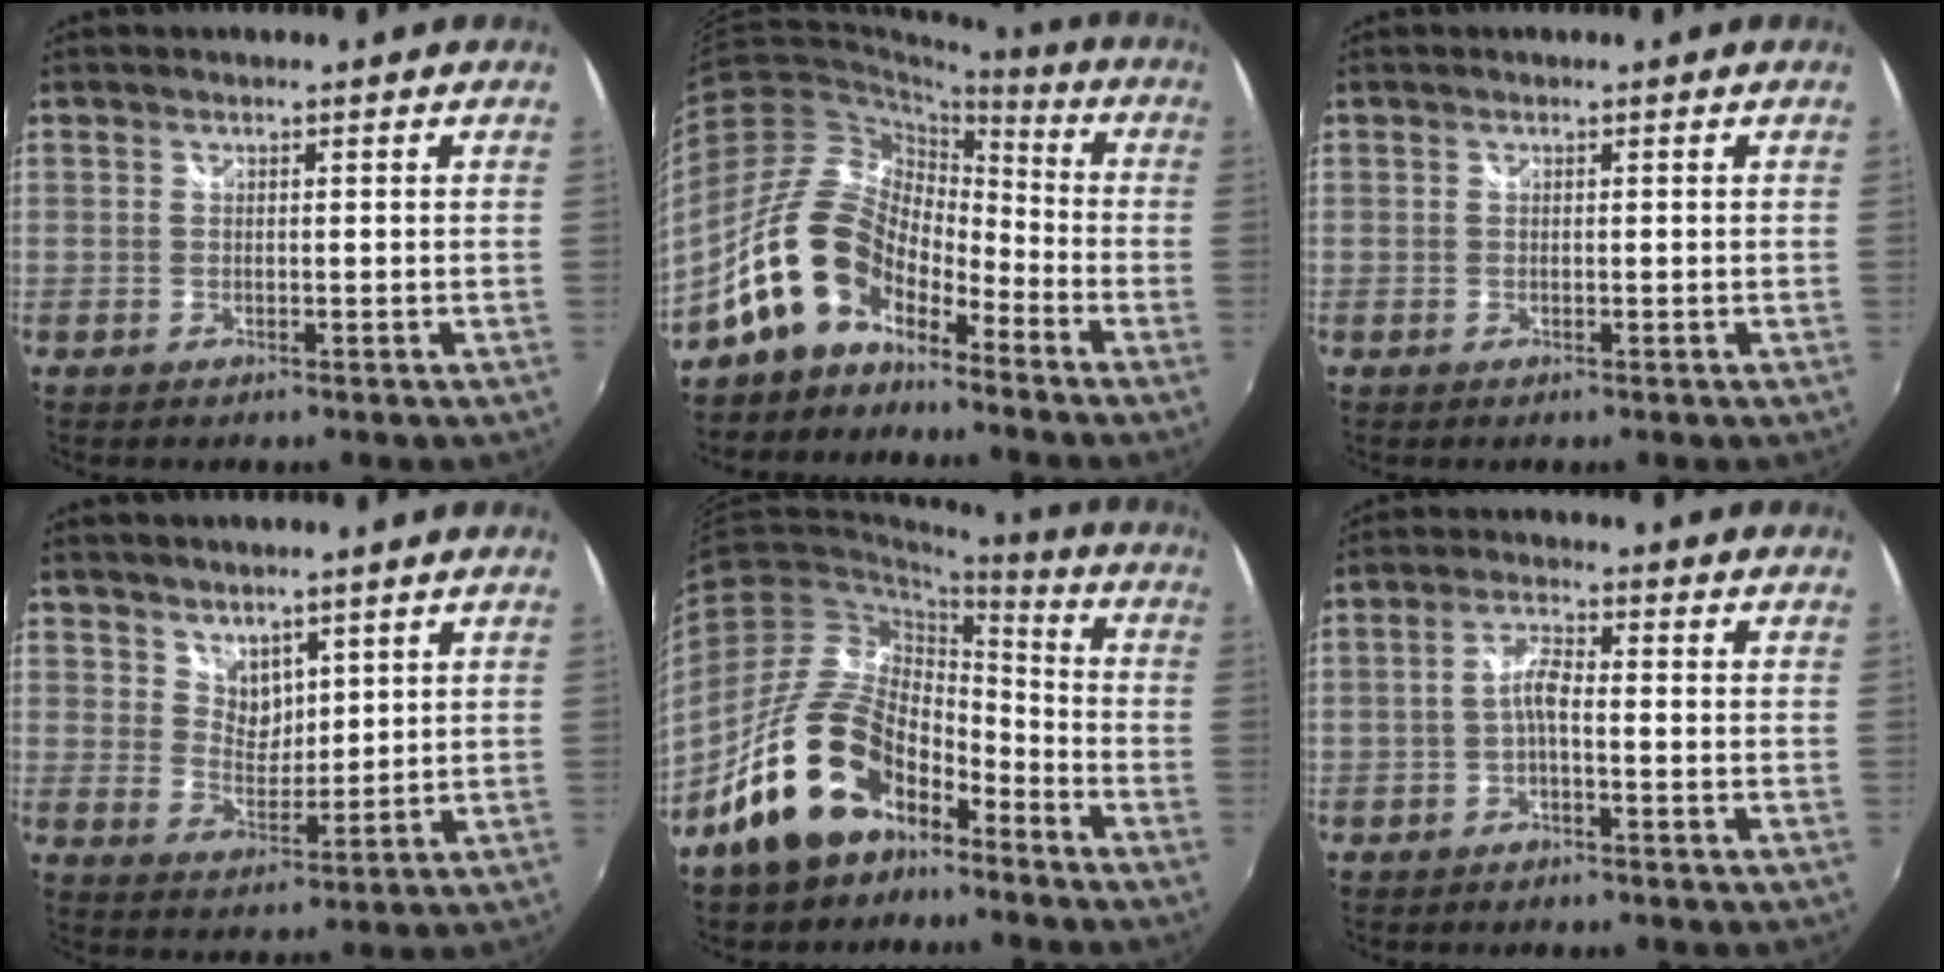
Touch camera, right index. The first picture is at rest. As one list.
[{"total": 13.2, "force": [-9.0, 7.1, 6.5], "torque": [-0.121, 0.026, -0.174]}, {"total": 0.0}, {"total": 5.0, "force": [3.8, 3.0, 1.4], "torque": [-0.011, -0.001, 0.073]}, {"total": 16.7, "force": [-11.3, 8.8, 8.5], "torque": [-0.165, 0.027, -0.183]}, {"total": 3.3, "force": [-1.4, 0.8, 2.9], "torque": [-0.063, 0.009, -0.030]}]